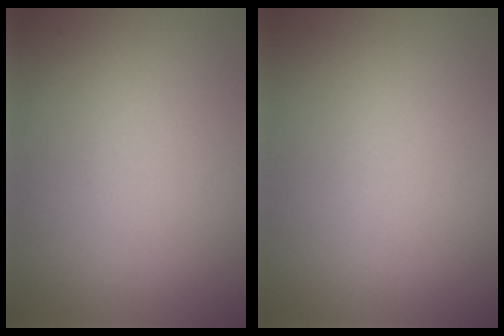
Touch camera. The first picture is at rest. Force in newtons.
{"total": 0.0}